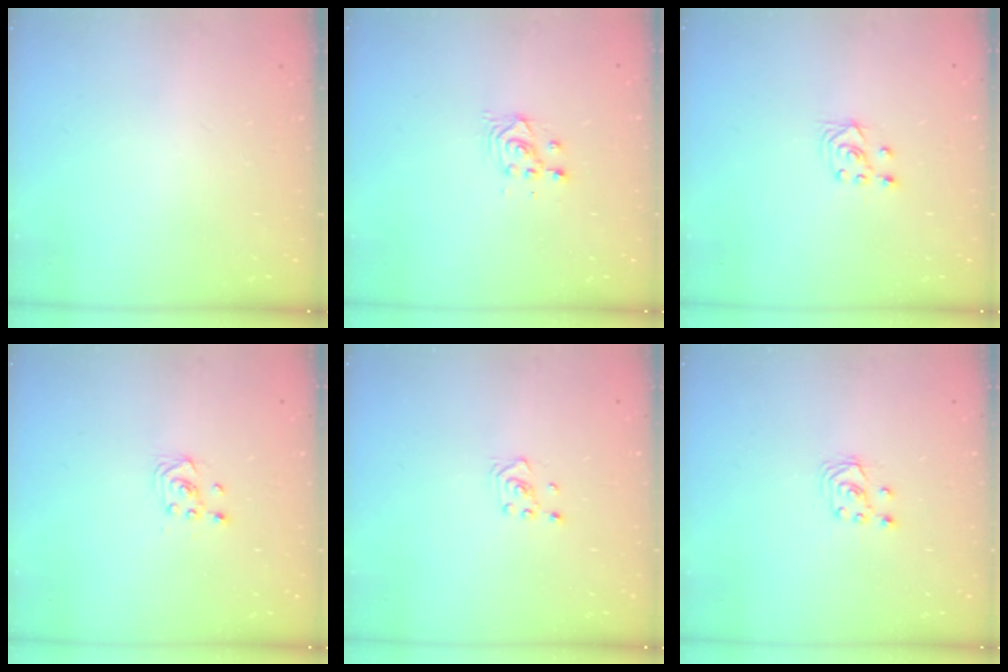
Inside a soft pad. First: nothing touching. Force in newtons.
{"total": 2.9, "press": 2.9, "slide": 0.1}
{"total": 2.6, "press": 2.5, "slide": 1.0}
{"total": 2.6, "press": 2.4, "slide": 1.0}
{"total": 2.6, "press": 2.4, "slide": 1.0}
{"total": 2.6, "press": 2.6, "slide": 0.3}